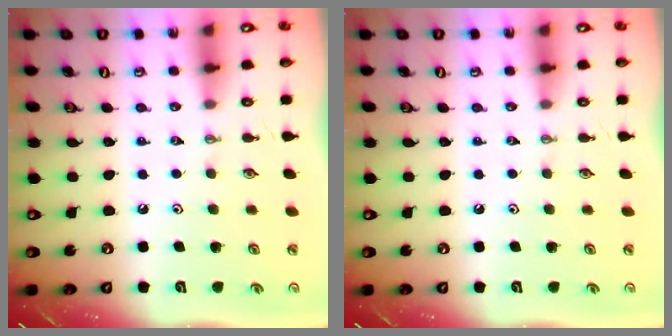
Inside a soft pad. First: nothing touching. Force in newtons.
{"total": 0.0}